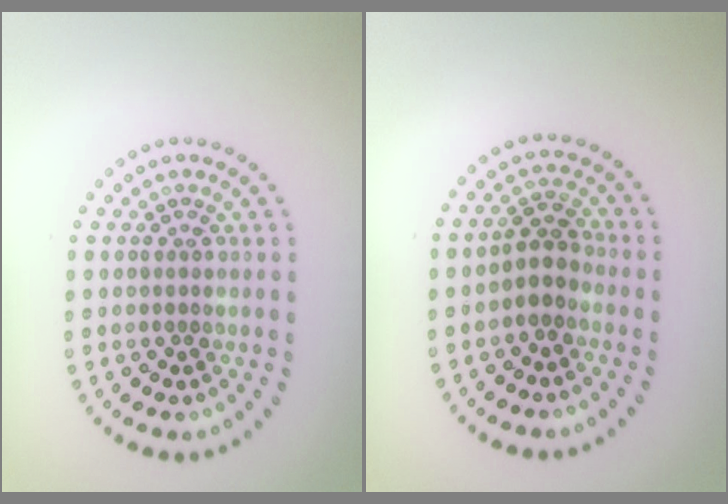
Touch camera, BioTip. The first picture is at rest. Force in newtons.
{"total": 2.3, "press": 2.0, "slide": 0.9}